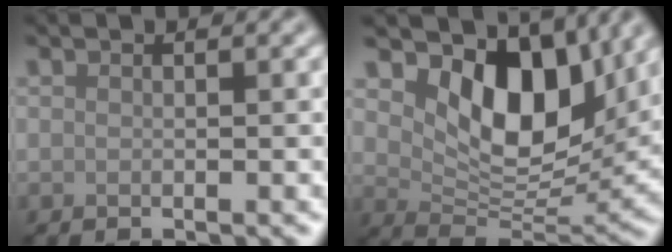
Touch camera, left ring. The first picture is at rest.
{"total": 9.4, "force": [3.8, 5.6, 6.5], "torque": [-0.101, -0.018, 0.066]}